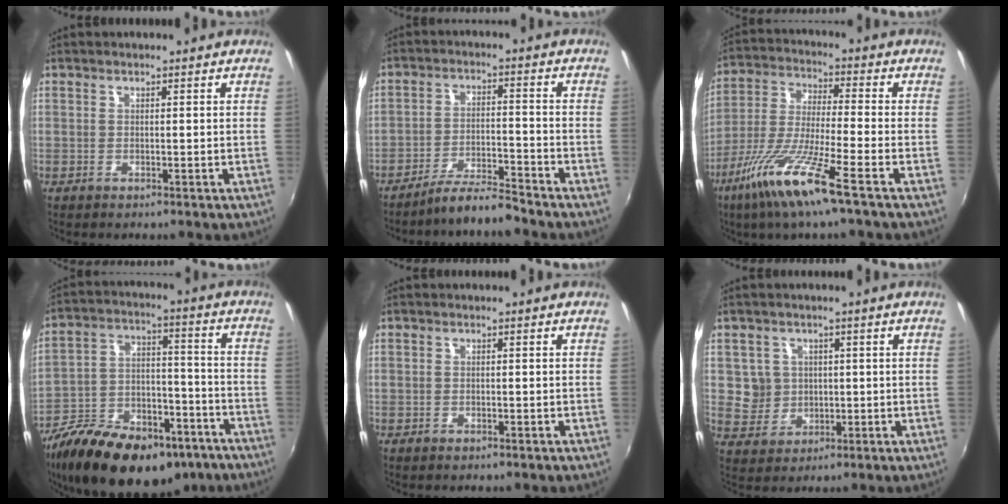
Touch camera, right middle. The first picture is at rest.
{"total": 6.5, "force": [-6.1, 0.0, 2.3], "torque": [-0.056, 0.006, -0.109]}
{"total": 13.4, "force": [-7.7, 0.3, 11.0], "torque": [-0.237, -0.021, -0.152]}
{"total": 28.5, "force": [-19.6, 13.2, 16.0], "torque": [-0.298, -0.002, -0.292]}
{"total": 1.2, "force": [-0.9, 0.6, 0.5], "torque": [-0.011, -0.005, -0.015]}
{"total": 5.1, "force": [0.6, 5.0, 0.8], "torque": [-0.017, 0.012, 0.019]}